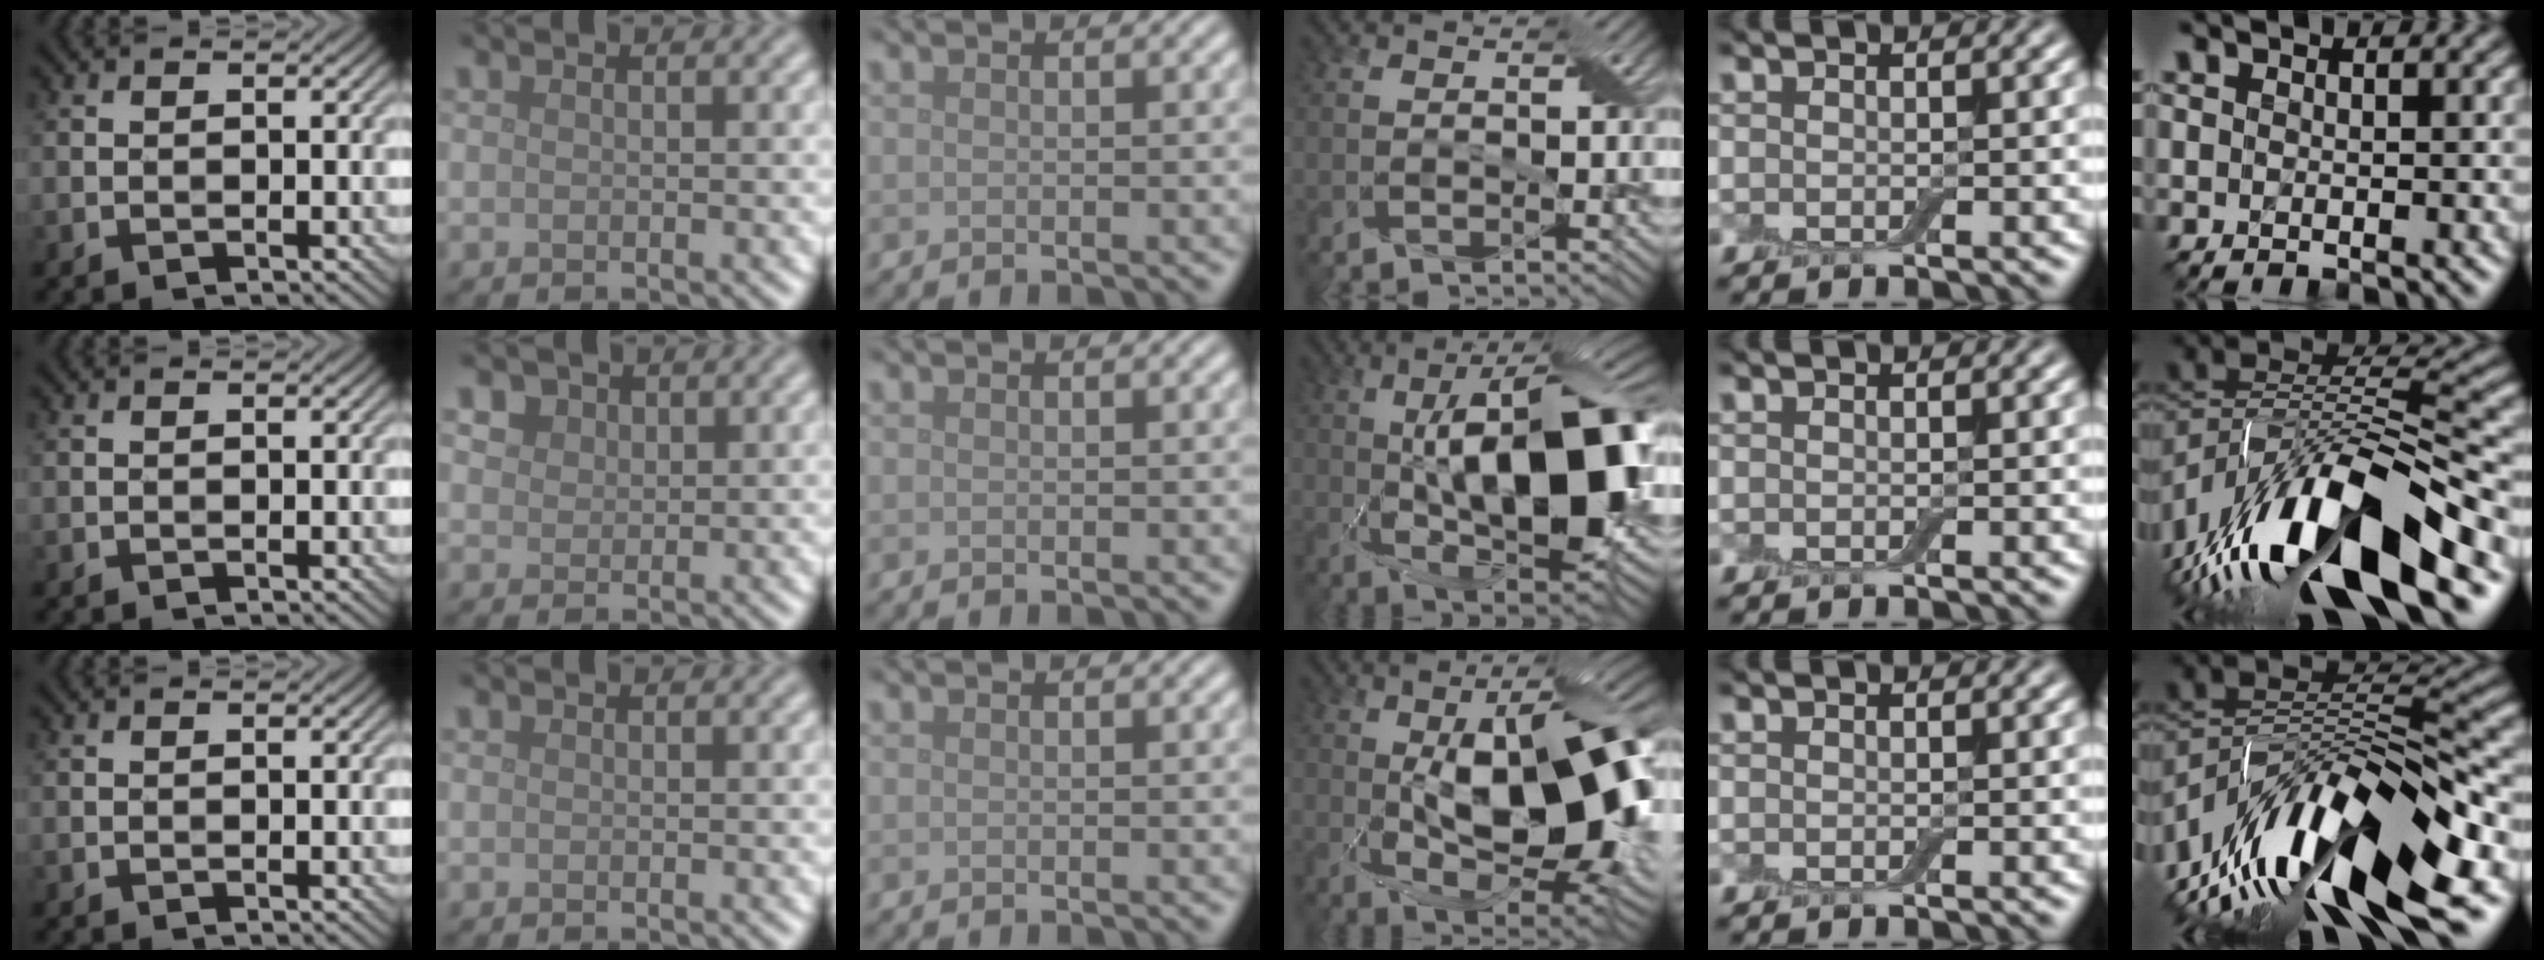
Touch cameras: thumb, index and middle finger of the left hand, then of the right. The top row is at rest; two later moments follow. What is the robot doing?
{"motion": "close", "object": "airpods case & airpods"}